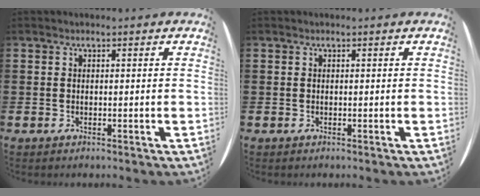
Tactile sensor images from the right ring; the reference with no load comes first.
{"total": 0.0}